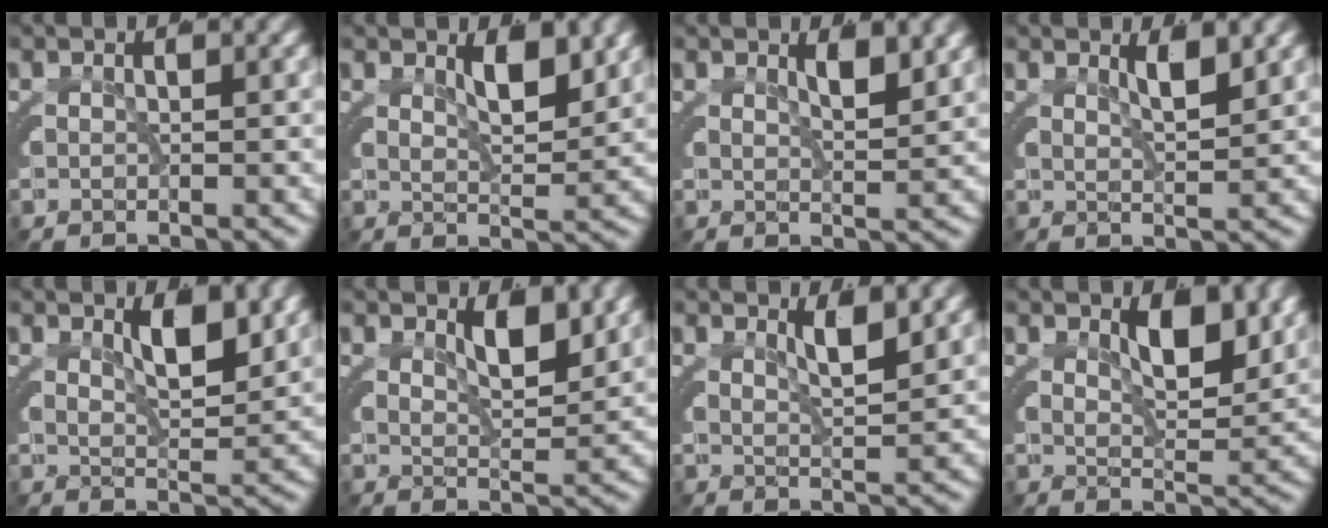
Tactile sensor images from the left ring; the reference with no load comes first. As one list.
[{"total": 2.2, "force": [1.5, 0.4, 1.6], "torque": [-0.021, -0.003, 0.026]}, {"total": 1.4, "force": [1.0, -0.9, 0.5], "torque": [0.003, -0.002, 0.019]}, {"total": 1.4, "force": [0.9, -0.9, 0.7], "torque": [-0.005, -0.001, 0.017]}, {"total": 2.5, "force": [1.5, 0.5, 2.0], "torque": [-0.028, -0.002, 0.025]}, {"total": 2.4, "force": [1.7, 0.5, 1.6], "torque": [-0.023, -0.004, 0.030]}, {"total": 1.5, "force": [1.1, -0.6, 0.9], "torque": [-0.013, -0.001, 0.020]}, {"total": 3.6, "force": [2.2, 1.2, 2.6], "torque": [-0.040, -0.005, 0.036]}]